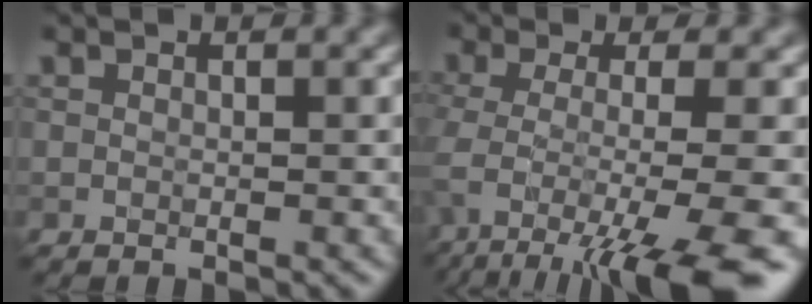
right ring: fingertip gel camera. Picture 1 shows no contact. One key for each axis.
{"total": 8.6, "fx": -4.2, "fy": 2.0, "fz": 7.3, "tx": -0.111, "ty": -0.021, "tz": -0.072}